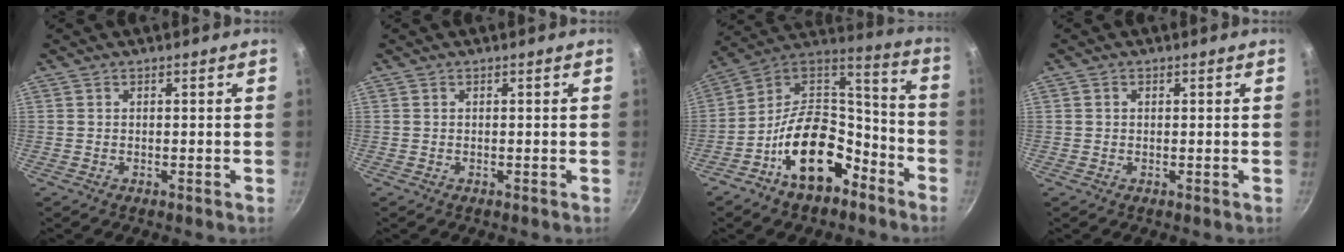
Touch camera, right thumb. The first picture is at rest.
{"total": 0.0}
{"total": 20.6, "force": [-9.7, 12.5, 13.3], "torque": [-0.177, 0.091, -0.168]}
{"total": 0.7, "force": [0.2, 0.7, 0.3], "torque": [-0.004, 0.005, 0.002]}